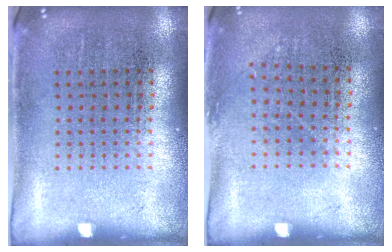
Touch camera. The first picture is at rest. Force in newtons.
{"total": 0.8, "press": 0.6, "slide": 0.5}